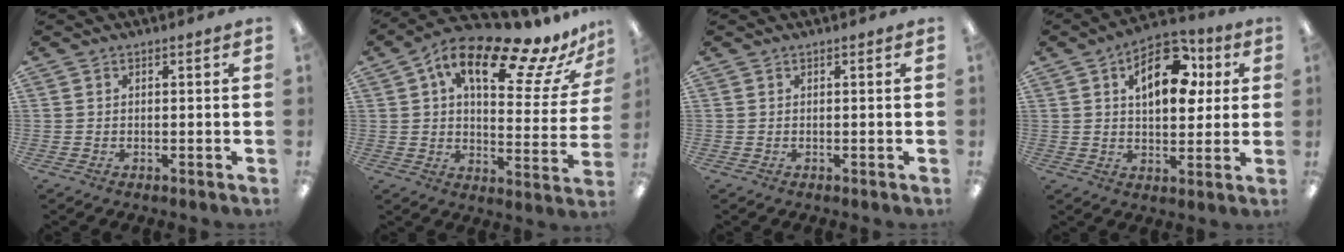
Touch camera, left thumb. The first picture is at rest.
{"total": 20.0, "force": [12.0, 7.4, 14.2], "torque": [-0.226, -0.059, 0.195]}
{"total": 0.0}
{"total": 14.7, "force": [5.4, 8.3, 10.9], "torque": [-0.151, -0.001, 0.089]}